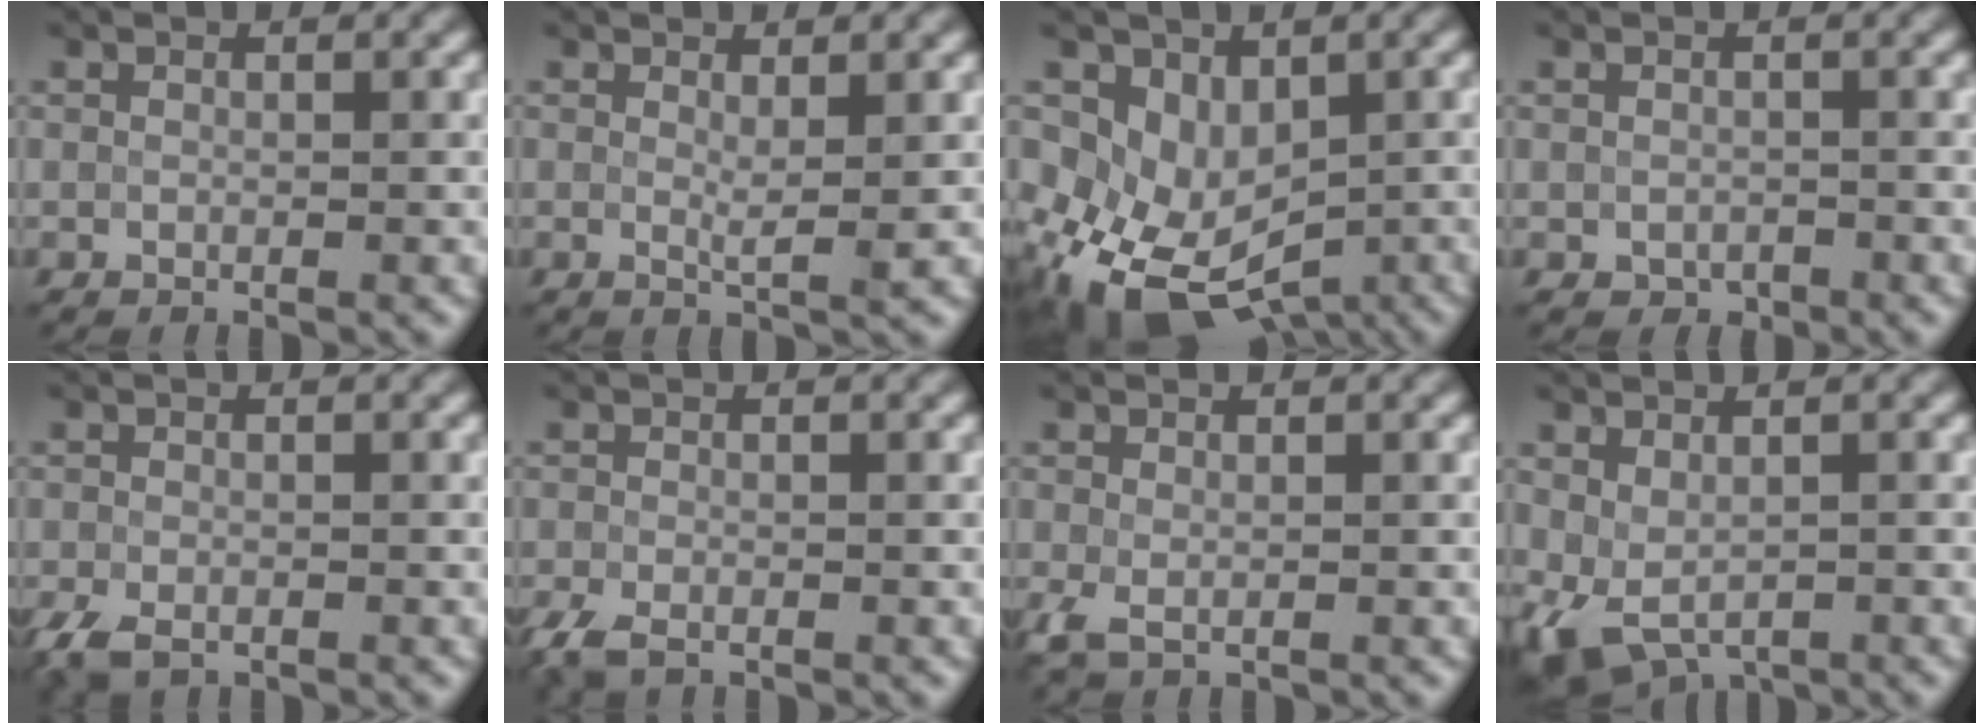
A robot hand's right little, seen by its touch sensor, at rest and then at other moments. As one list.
[{"total": 1.5, "force": [0.6, 0.2, 1.4], "torque": [-0.024, -0.006, 0.010]}, {"total": 7.4, "force": [-1.8, 5.6, 4.5], "torque": [-0.069, -0.028, -0.019]}, {"total": 0.9, "force": [-0.4, 0.7, 0.5], "torque": [-0.006, -0.004, -0.005]}, {"total": 2.9, "force": [-1.7, 1.7, 1.7], "torque": [-0.038, -0.009, -0.035]}, {"total": 2.6, "force": [-1.6, 1.4, 1.6], "torque": [-0.040, -0.008, -0.035]}, {"total": 2.0, "force": [-0.5, 1.2, 1.5], "torque": [-0.041, -0.008, -0.010]}, {"total": 4.0, "force": [-0.8, 2.4, 3.0], "torque": [-0.064, -0.012, -0.007]}]